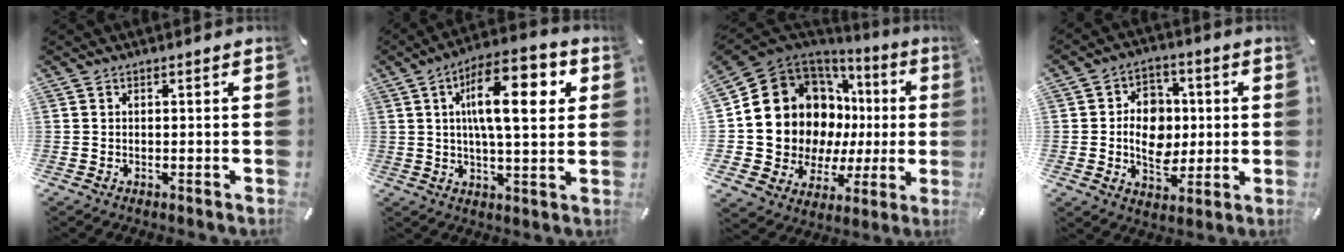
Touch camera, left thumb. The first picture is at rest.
{"total": 16.7, "force": [5.1, 5.8, 14.9], "torque": [-0.239, -0.004, 0.073]}
{"total": 18.7, "force": [4.2, 15.2, 10.1], "torque": [-0.186, -0.046, 0.100]}
{"total": 10.7, "force": [-0.4, 8.7, 6.2], "torque": [-0.097, 0.010, -0.006]}